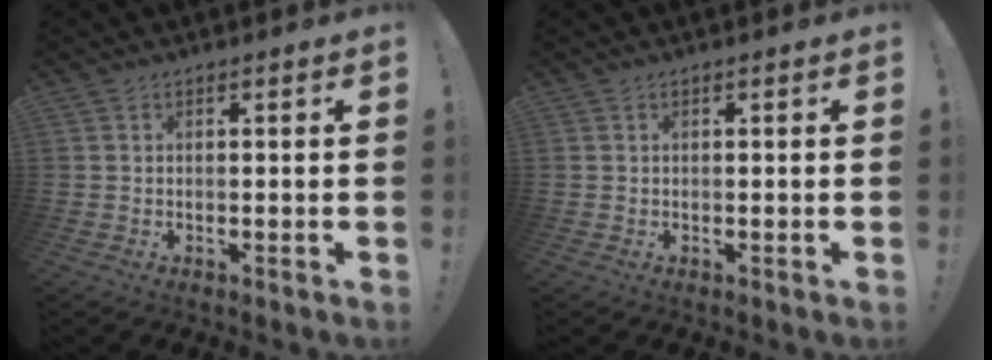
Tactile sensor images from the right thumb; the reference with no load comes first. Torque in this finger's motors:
{"motor_torque": [-0.22, -0.03, -0.15, 0.11, -0.03]}